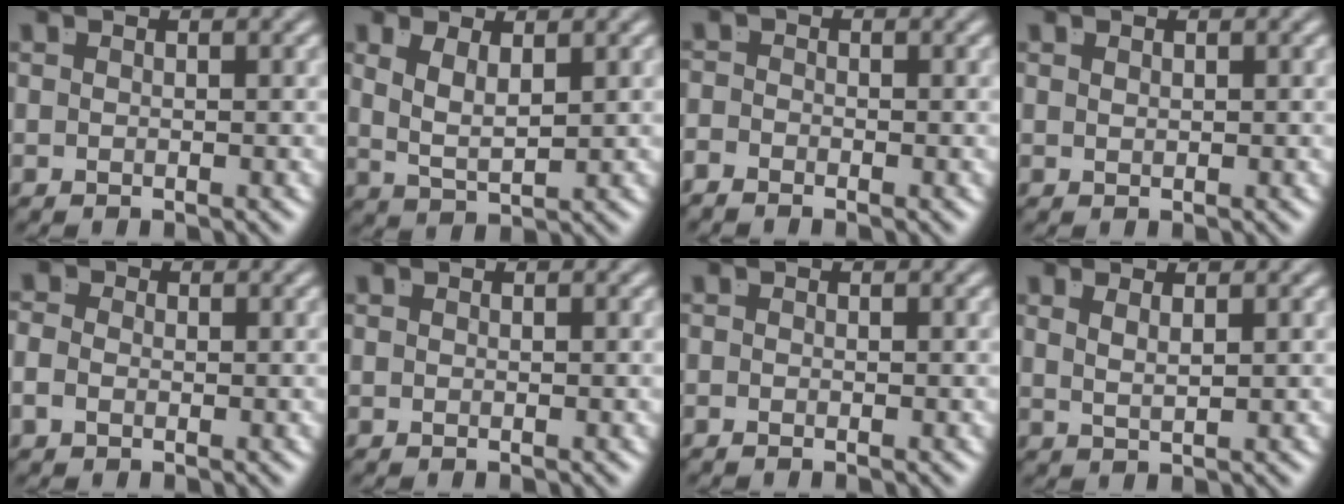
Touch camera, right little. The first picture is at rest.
{"total": 2.9, "force": [0.7, 1.4, 2.4], "torque": [-0.050, -0.009, 0.018]}
{"total": 1.3, "force": [-1.3, 0.1, 0.1], "torque": [-0.001, -0.014, -0.021]}
{"total": 0.8, "force": [0.2, -0.7, 0.1], "torque": [0.002, -0.007, 0.011]}
{"total": 1.6, "force": [-0.5, 1.4, 0.7], "torque": [-0.013, -0.002, -0.013]}
{"total": 0.0}
{"total": 0.7, "force": [-0.6, -0.3, 0.1], "torque": [0.001, -0.007, -0.009]}
{"total": 1.5, "force": [0.8, -1.0, 0.9], "torque": [-0.015, -0.010, 0.028]}